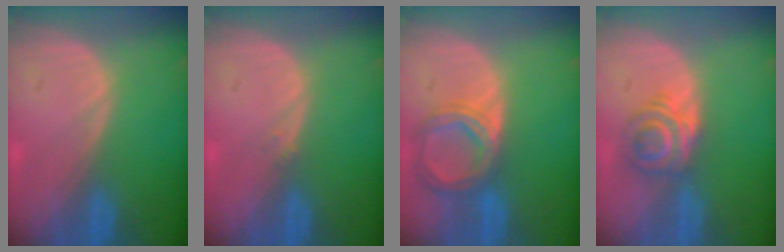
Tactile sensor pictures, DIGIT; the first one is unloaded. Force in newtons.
{"total": 0.6, "press": 0.5, "slide": 0.3}
{"total": 6.7, "press": 6.1, "slide": 2.7}
{"total": 6.2, "press": 5.2, "slide": 3.3}